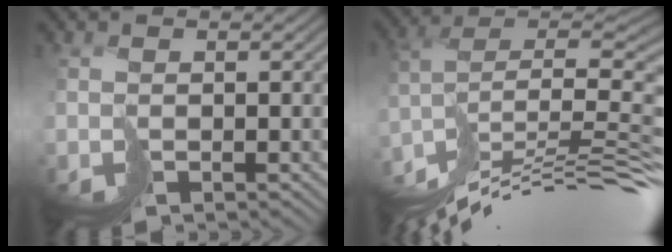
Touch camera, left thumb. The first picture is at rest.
{"total": 13.5, "force": [-7.3, 4.1, 10.6], "torque": [-0.197, 0.009, -0.122]}